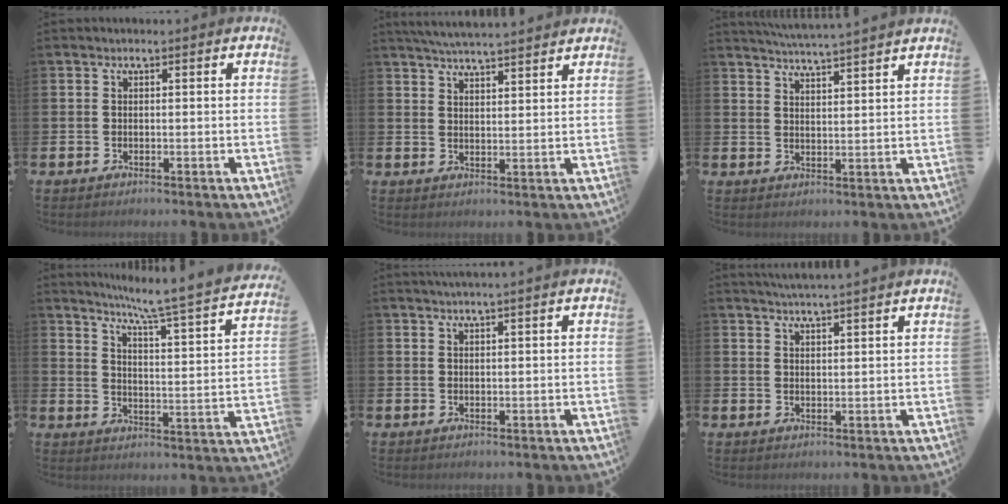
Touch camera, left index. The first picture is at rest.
{"total": 5.0, "force": [4.9, -0.1, 0.9], "torque": [-0.024, -0.025, 0.088]}
{"total": 4.7, "force": [4.6, -0.9, 0.5], "torque": [-0.027, -0.026, 0.082]}
{"total": 6.2, "force": [5.4, -0.7, 2.9], "torque": [-0.074, -0.051, 0.081]}
{"total": 1.4, "force": [1.3, -0.4, 0.5], "torque": [-0.012, 0.000, 0.025]}
{"total": 3.2, "force": [3.1, -0.8, 0.2], "torque": [-0.014, -0.012, 0.059]}